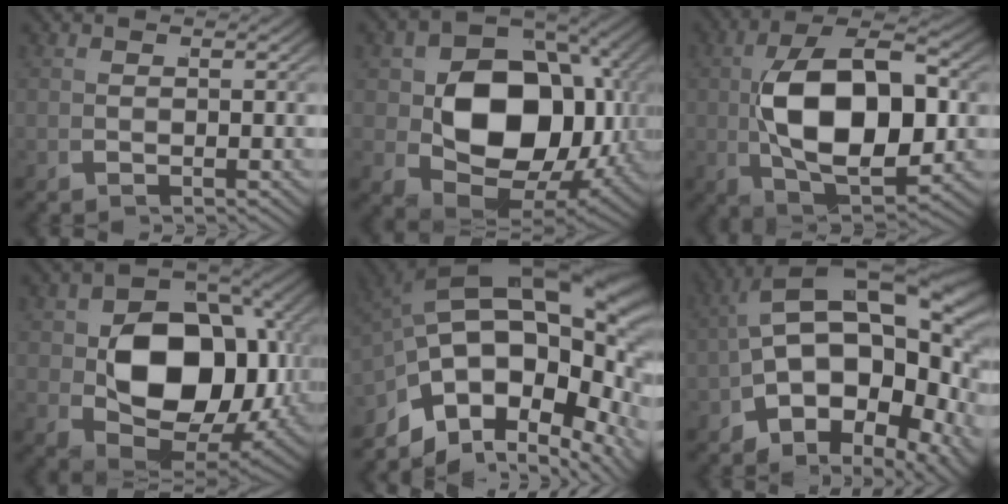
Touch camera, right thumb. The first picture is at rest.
{"total": 16.5, "force": [0.0, 11.3, 12.0], "torque": [-0.224, -0.046, 0.010]}
{"total": 13.6, "force": [-0.3, 7.4, 11.5], "torque": [-0.225, -0.032, 0.005]}
{"total": 15.3, "force": [0.0, 10.2, 11.3], "torque": [-0.205, -0.042, 0.010]}
{"total": 17.3, "force": [0.1, 11.2, 13.1], "torque": [-0.231, -0.031, 0.000]}
{"total": 15.3, "force": [-0.2, 10.2, 11.4], "torque": [-0.191, -0.020, -0.018]}